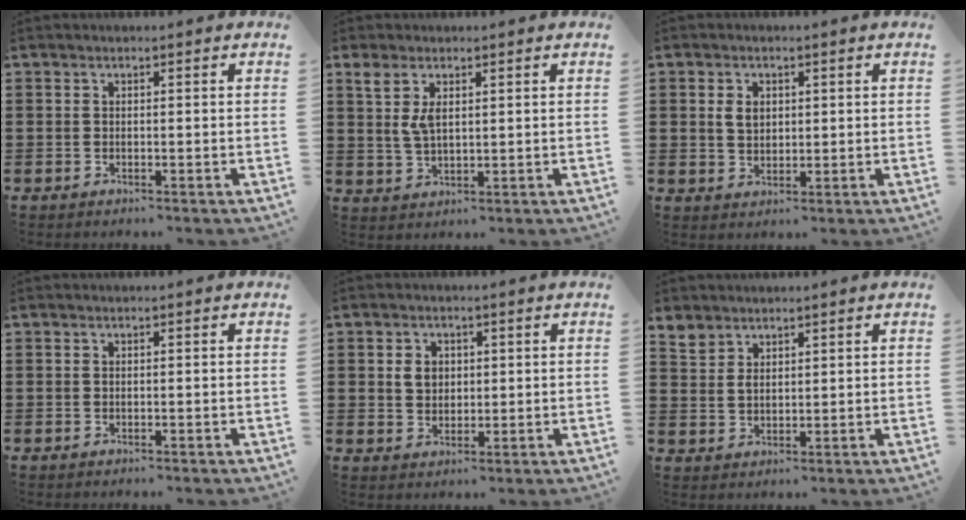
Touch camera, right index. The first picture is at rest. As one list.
[{"total": 4.2, "force": [1.5, 1.8, 3.4], "torque": [-0.082, 0.003, 0.023]}, {"total": 2.8, "force": [0.6, 1.9, 2.0], "torque": [-0.044, 0.007, 0.010]}, {"total": 0.0}, {"total": 3.0, "force": [0.7, 2.4, 1.6], "torque": [-0.040, 0.010, 0.010]}, {"total": 2.9, "force": [2.5, 1.5, 0.4], "torque": [-0.017, 0.007, 0.049]}]